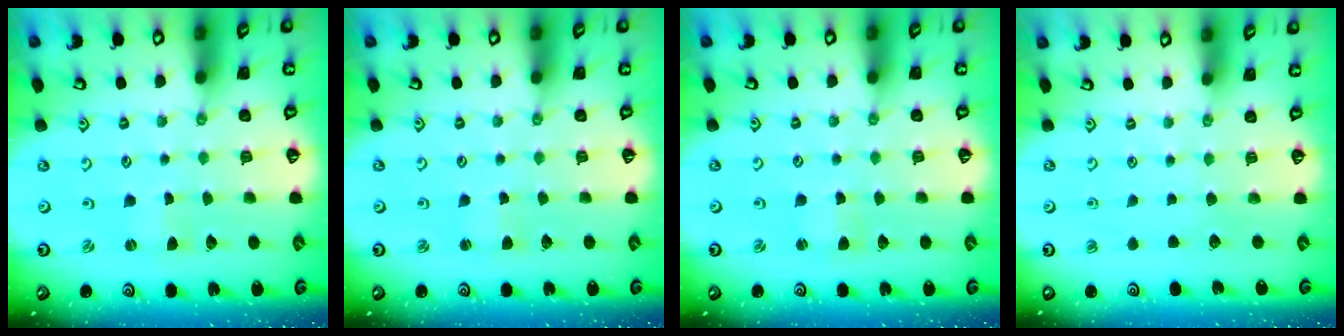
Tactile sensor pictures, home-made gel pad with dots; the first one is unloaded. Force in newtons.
{"total": 2.1, "press": 2.1, "slide": 0.3}
{"total": 1.0, "press": 1.0, "slide": 0.3}
{"total": 0.0}